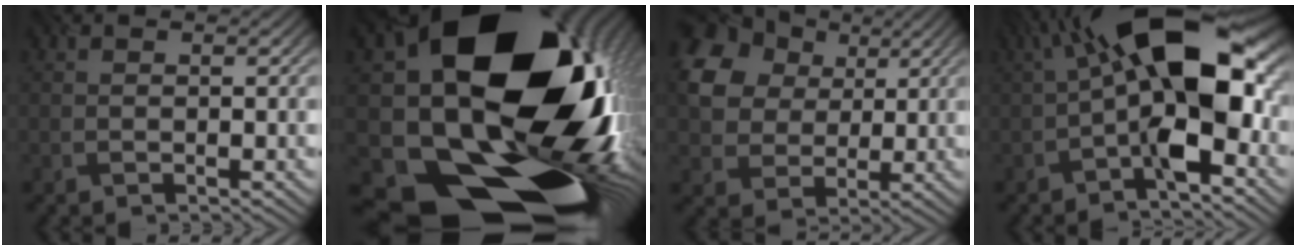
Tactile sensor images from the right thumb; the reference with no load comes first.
{"total": 23.1, "force": [-0.4, 17.3, 15.3], "torque": [-0.262, -0.116, 0.012]}
{"total": 13.1, "force": [4.6, 9.9, 7.2], "torque": [-0.195, 0.027, 0.088]}
{"total": 15.3, "force": [-0.1, 6.4, 13.9], "torque": [-0.213, 0.029, -0.017]}